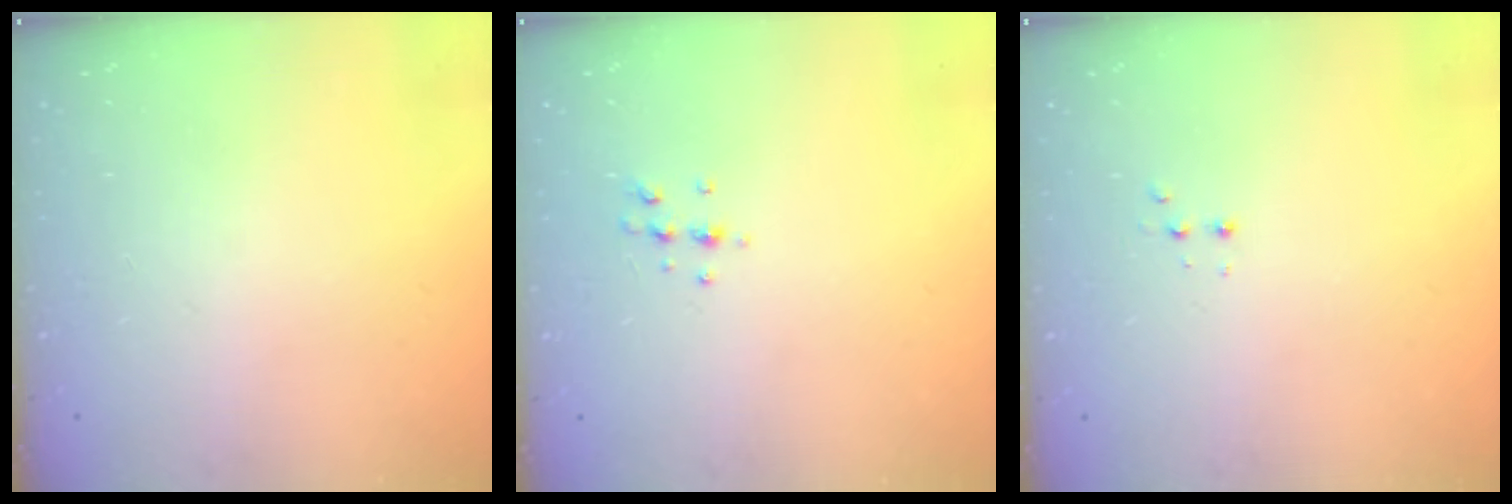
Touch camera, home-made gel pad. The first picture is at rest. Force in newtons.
{"total": 5.4, "press": 5.3, "slide": 1.1}
{"total": 2.4, "press": 2.2, "slide": 0.9}